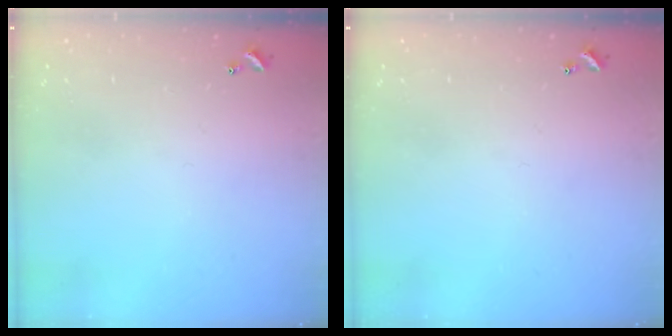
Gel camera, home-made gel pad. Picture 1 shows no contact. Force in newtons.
{"total": 0.0}